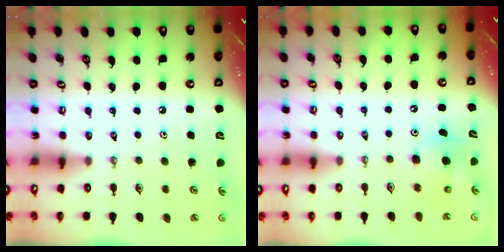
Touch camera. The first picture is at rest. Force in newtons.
{"total": 6.8, "press": 6.7, "slide": 0.9}